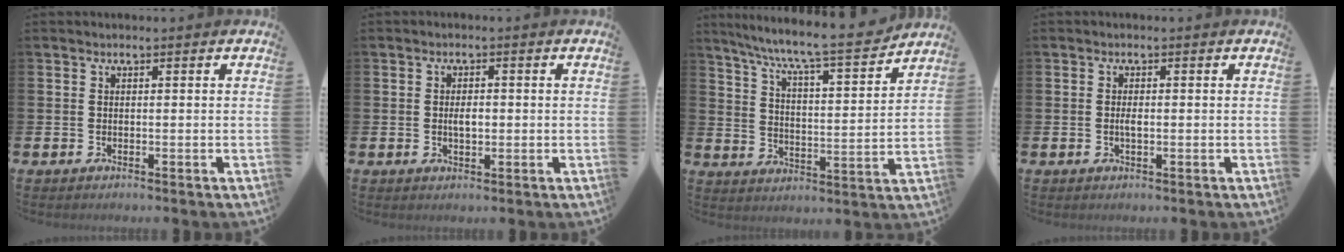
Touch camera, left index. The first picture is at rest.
{"total": 2.0, "force": [0.0, 1.1, 1.7], "torque": [-0.024, 0.001, -0.004]}
{"total": 8.6, "force": [7.9, 0.3, 3.2], "torque": [-0.093, -0.060, 0.132]}
{"total": 1.3, "force": [-0.1, 0.5, 1.2], "torque": [-0.020, 0.001, -0.004]}